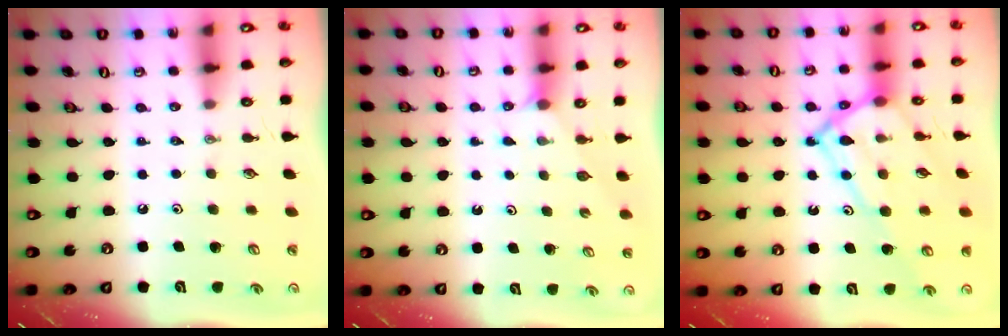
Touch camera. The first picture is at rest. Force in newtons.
{"total": 2.5, "press": 2.4, "slide": 0.4}
{"total": 16.9, "press": 16.9, "slide": 1.5}